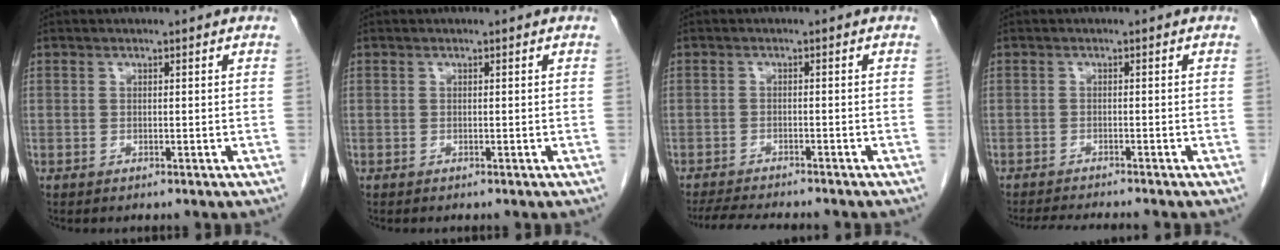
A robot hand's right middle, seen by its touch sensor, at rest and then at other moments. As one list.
[{"total": 0.0}, {"total": 8.4, "force": [-7.6, 0.9, 3.5], "torque": [-0.052, -0.015, -0.115]}, {"total": 5.5, "force": [-5.1, -0.4, 1.8], "torque": [-0.023, -0.016, -0.081]}]